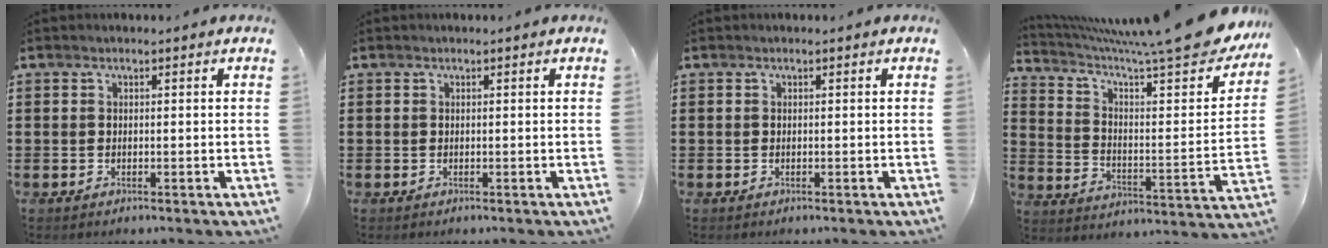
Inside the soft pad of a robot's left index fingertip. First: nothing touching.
{"total": 0.0}
{"total": 0.0}
{"total": 10.3, "force": [8.2, 0.6, 6.1], "torque": [-0.118, -0.066, 0.126]}